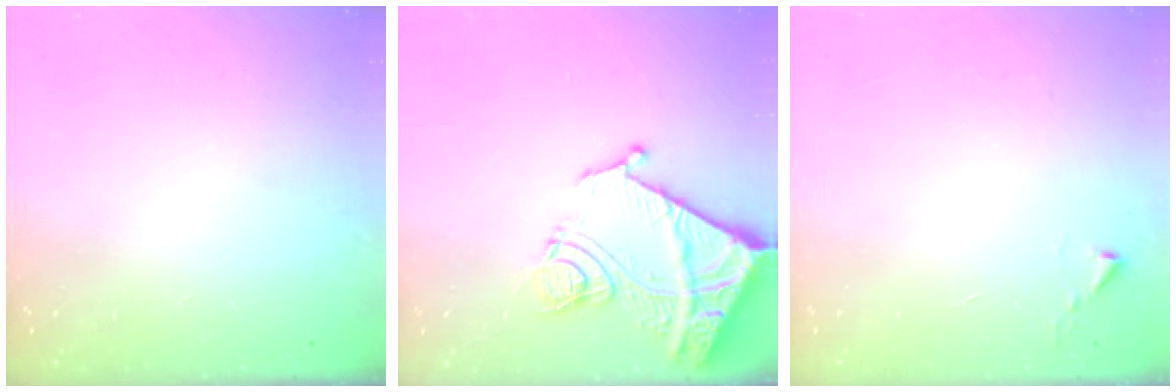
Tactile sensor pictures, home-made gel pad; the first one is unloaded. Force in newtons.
{"total": 17.2, "press": 17.1, "slide": 2.0}
{"total": 1.1, "press": 1.1, "slide": 0.1}